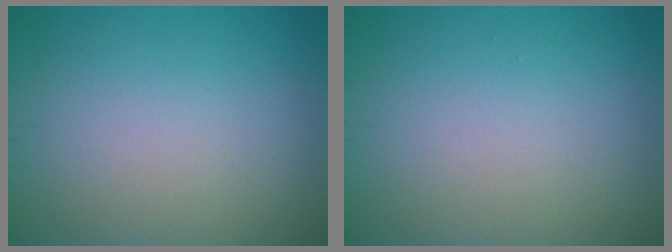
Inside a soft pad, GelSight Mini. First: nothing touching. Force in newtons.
{"total": 0.0}